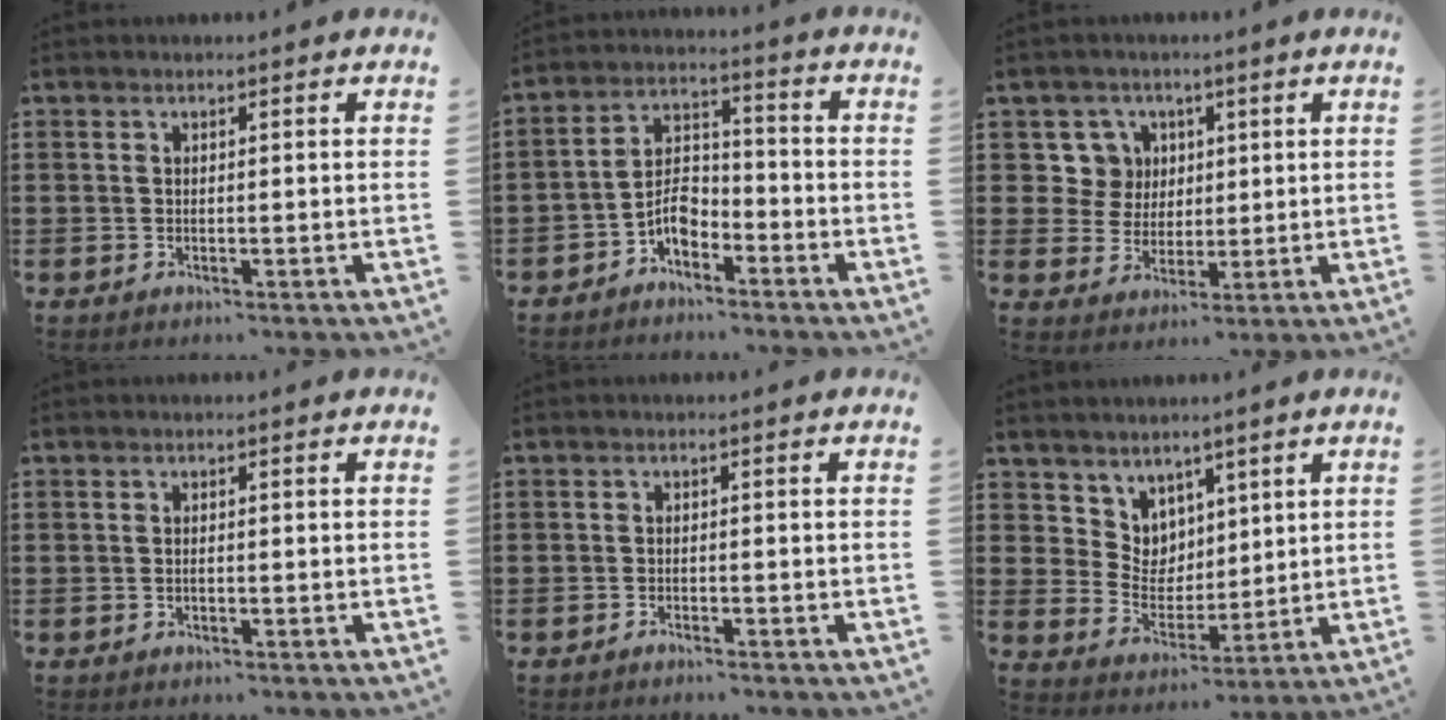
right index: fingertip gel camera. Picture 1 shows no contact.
{"total": 5.7, "force": [-3.4, 3.0, 3.5], "torque": [-0.076, 0.013, -0.067]}
{"total": 6.3, "force": [2.2, 5.8, 1.0], "torque": [-0.045, 0.013, 0.042]}
{"total": 0.5, "force": [-0.2, 0.2, 0.5], "torque": [-0.011, -0.003, -0.003]}
{"total": 0.9, "force": [-0.9, -0.1, 0.1], "torque": [-0.005, -0.001, -0.018]}
{"total": 6.0, "force": [4.2, 4.3, -0.4], "torque": [-0.028, -0.017, 0.082]}